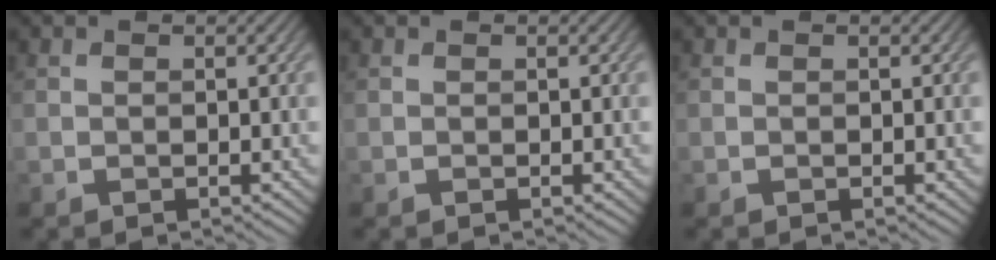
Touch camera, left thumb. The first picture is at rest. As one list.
[{"total": 0.0}, {"total": 0.0}]